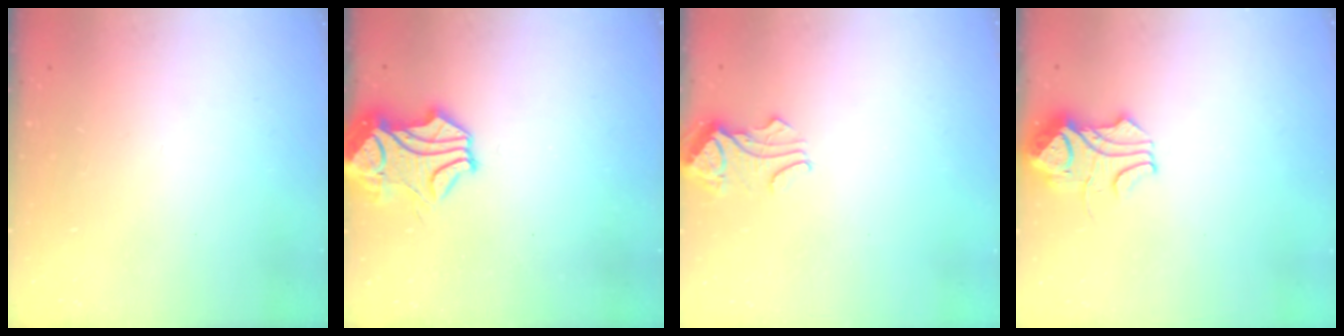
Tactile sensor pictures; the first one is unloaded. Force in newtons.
{"total": 2.0, "press": 1.3, "slide": 1.5}
{"total": 1.0, "press": 0.8, "slide": 0.5}
{"total": 4.2, "press": 4.2, "slide": 0.4}